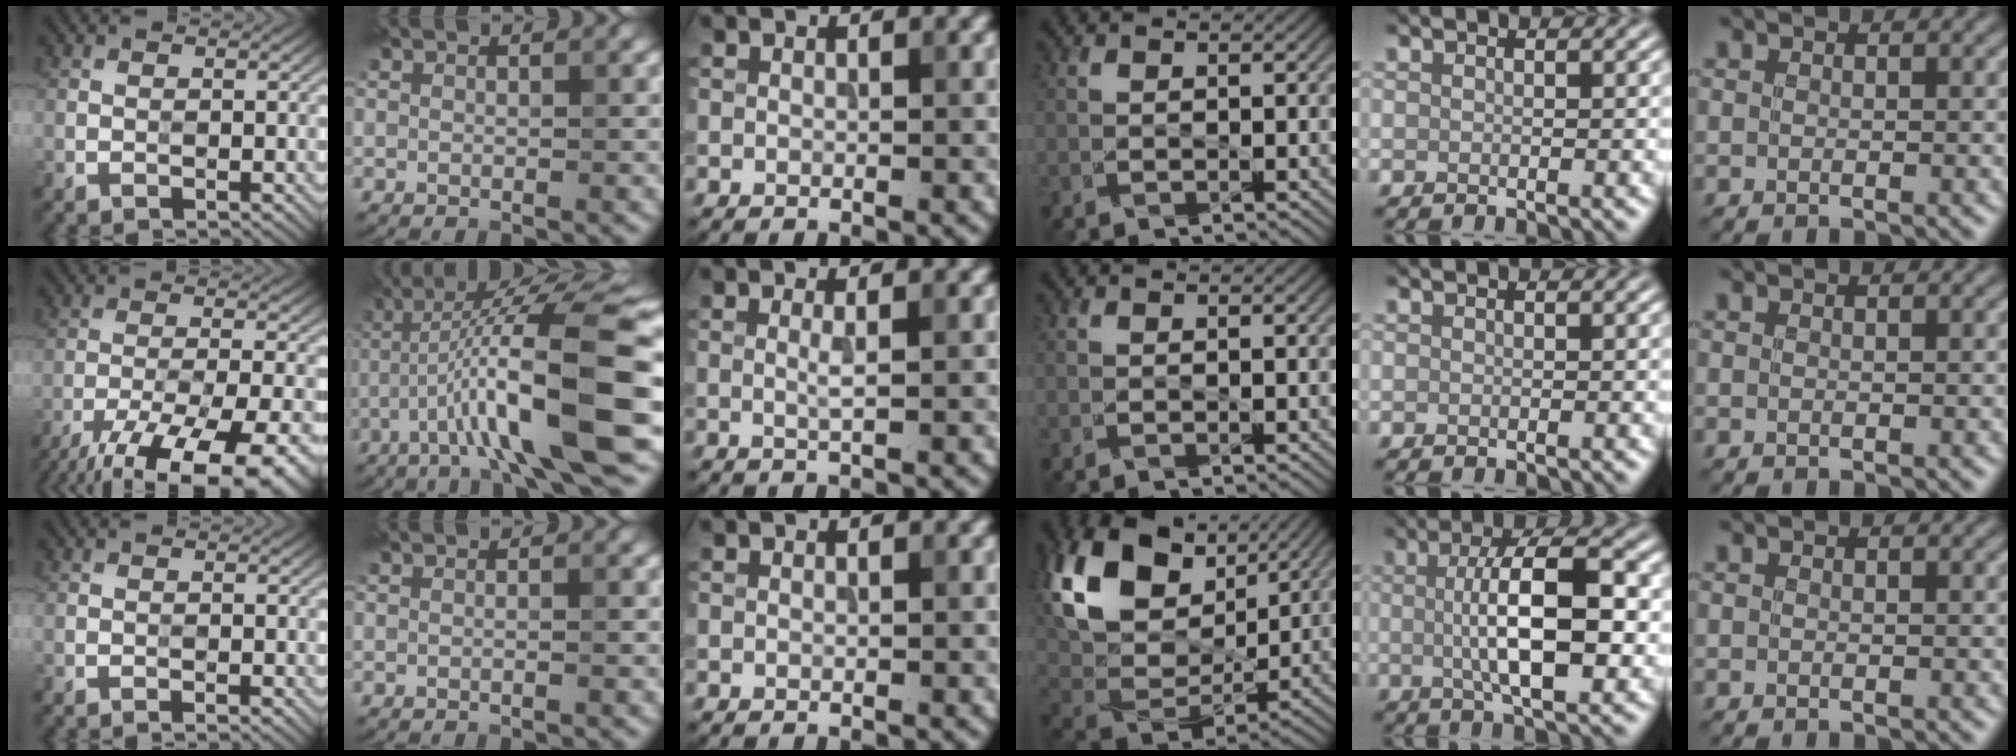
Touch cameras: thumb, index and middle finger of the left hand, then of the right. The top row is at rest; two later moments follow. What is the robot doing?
{"motion": "wipe", "object": "measuring cup"}